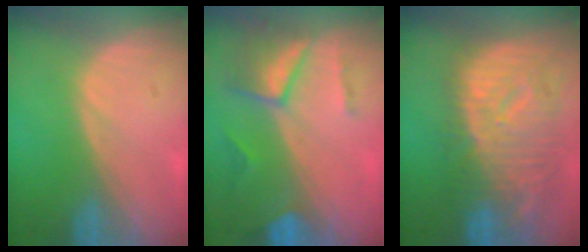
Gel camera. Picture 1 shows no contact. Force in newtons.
{"total": 7.4, "press": 6.5, "slide": 3.4}
{"total": 12.5, "press": 10.9, "slide": 6.2}